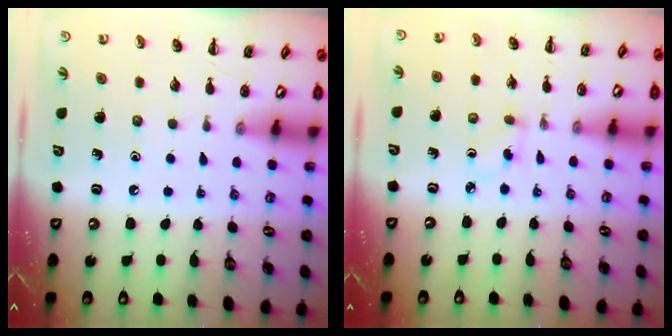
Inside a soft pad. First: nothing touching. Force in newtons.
{"total": 2.8, "press": 2.5, "slide": 1.2}